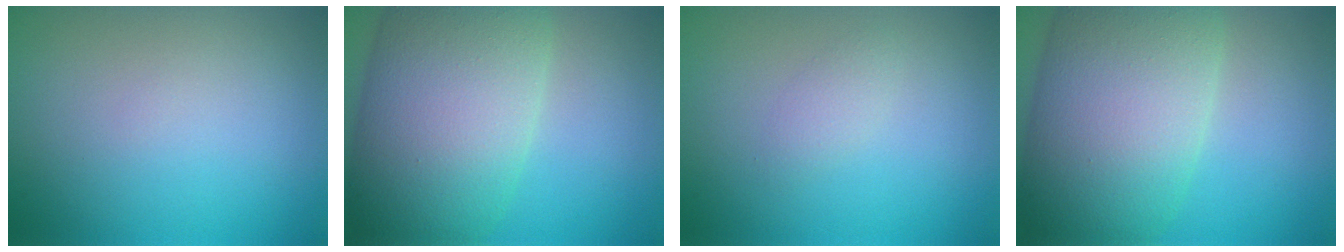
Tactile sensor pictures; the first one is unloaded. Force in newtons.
{"total": 12.4, "press": 12.4, "slide": 0.5}
{"total": 1.2, "press": 1.2, "slide": 0.1}
{"total": 12.4, "press": 12.4, "slide": 0.5}